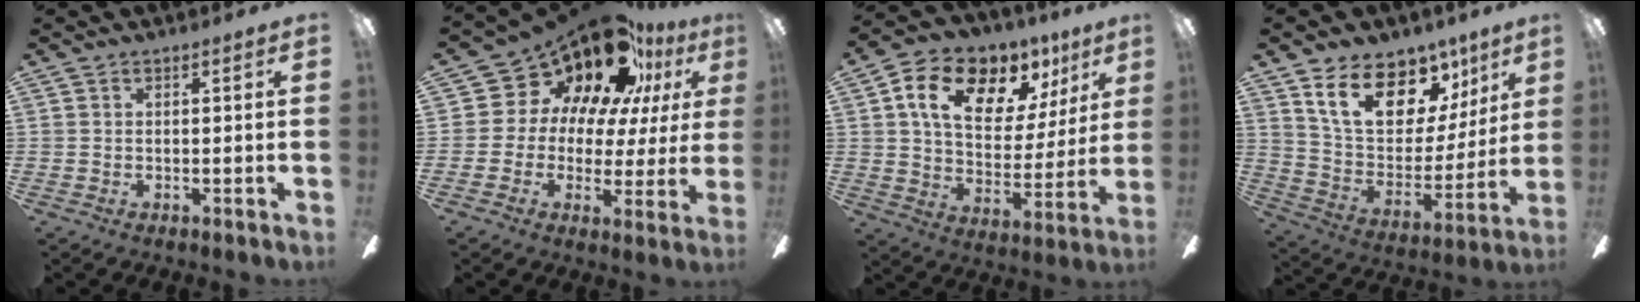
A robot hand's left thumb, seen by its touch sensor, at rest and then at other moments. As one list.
[{"total": 18.1, "force": [13.9, 9.1, 7.2], "torque": [-0.138, -0.104, 0.254]}, {"total": 16.7, "force": [9.2, 10.3, 9.4], "torque": [-0.159, -0.038, 0.161]}, {"total": 18.7, "force": [11.8, 10.9, 9.5], "torque": [-0.163, -0.067, 0.214]}]